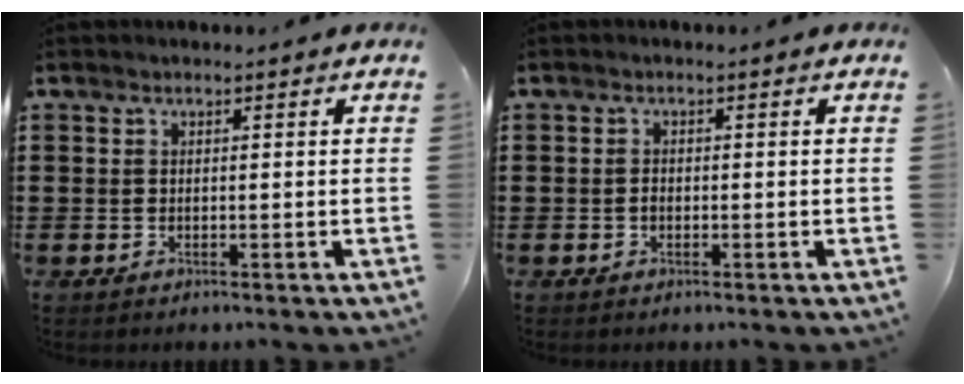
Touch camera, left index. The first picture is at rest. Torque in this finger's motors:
{"motor_torque": [0.25, 0.05, 0.10, 0.01]}